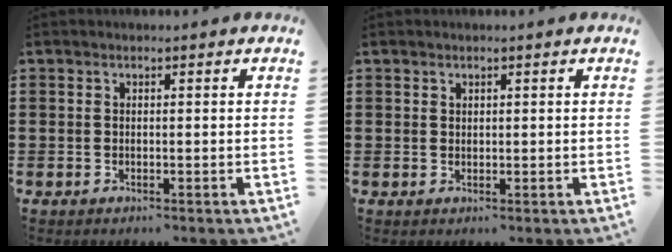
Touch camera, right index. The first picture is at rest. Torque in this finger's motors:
{"motor_torque": [-0.21, 0.72, -0.08, -0.01]}